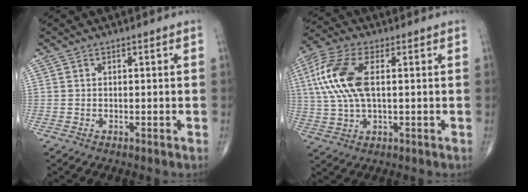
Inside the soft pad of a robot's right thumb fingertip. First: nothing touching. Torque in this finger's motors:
{"motor_torque": [-0.45, 0.90, 0.58, 0.21, 0.23]}